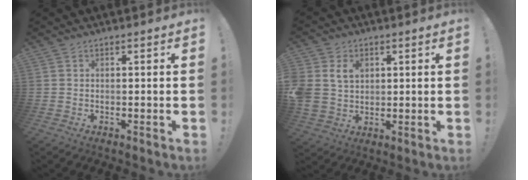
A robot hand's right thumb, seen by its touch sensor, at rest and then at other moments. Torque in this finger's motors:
{"motor_torque": [0.30, 0.31, 0.47, -0.14, 0.38]}